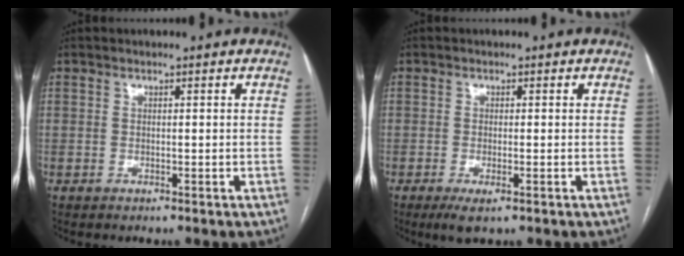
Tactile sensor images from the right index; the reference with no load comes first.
{"total": 3.1, "force": [-1.6, 0.6, 2.5], "torque": [-0.043, -0.007, -0.023]}